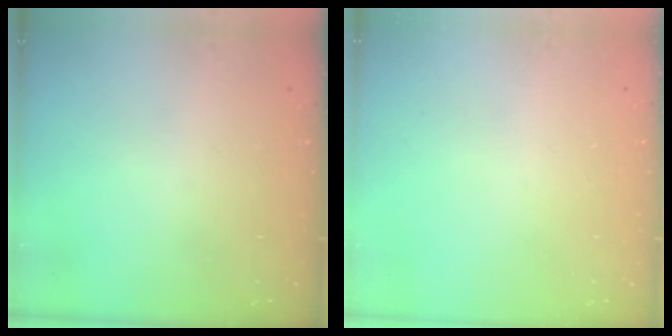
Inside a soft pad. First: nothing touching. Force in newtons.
{"total": 0.0}